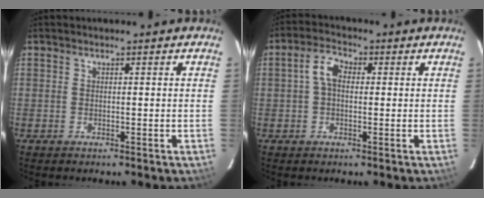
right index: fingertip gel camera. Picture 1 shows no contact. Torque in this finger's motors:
{"motor_torque": [0.25, 0.03, 0.30, 0.05]}